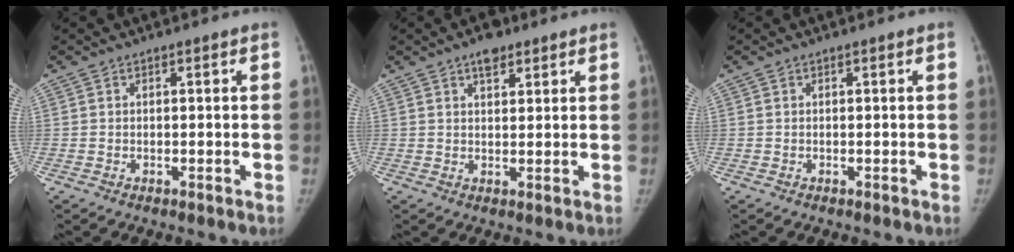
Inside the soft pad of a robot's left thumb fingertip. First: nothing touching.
{"total": 4.1, "force": [2.6, 2.1, 2.2], "torque": [-0.013, -0.011, 0.037]}
{"total": 0.0}